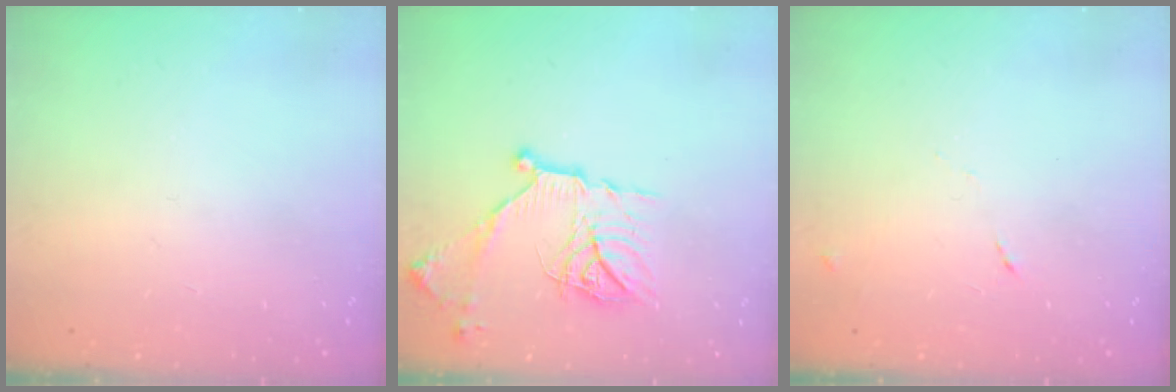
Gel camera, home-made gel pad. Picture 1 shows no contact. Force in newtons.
{"total": 16.2, "press": 16.2, "slide": 0.4}
{"total": 4.7, "press": 4.7, "slide": 0.6}